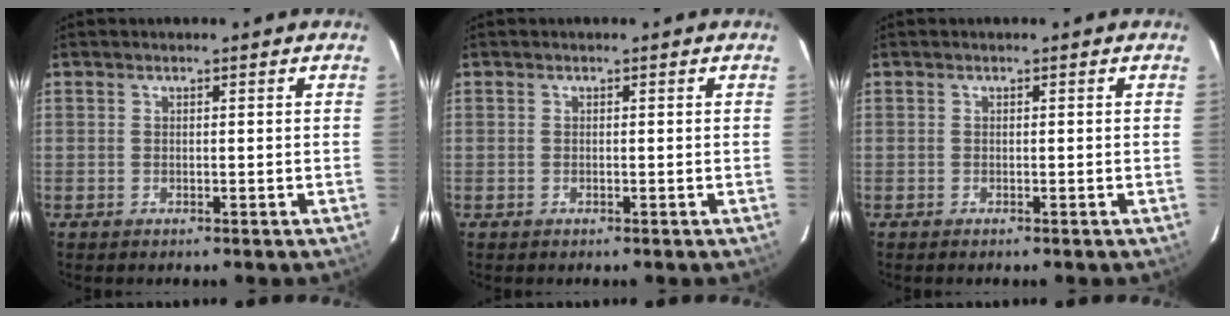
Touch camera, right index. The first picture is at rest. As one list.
[{"total": 0.0}, {"total": 0.0}]